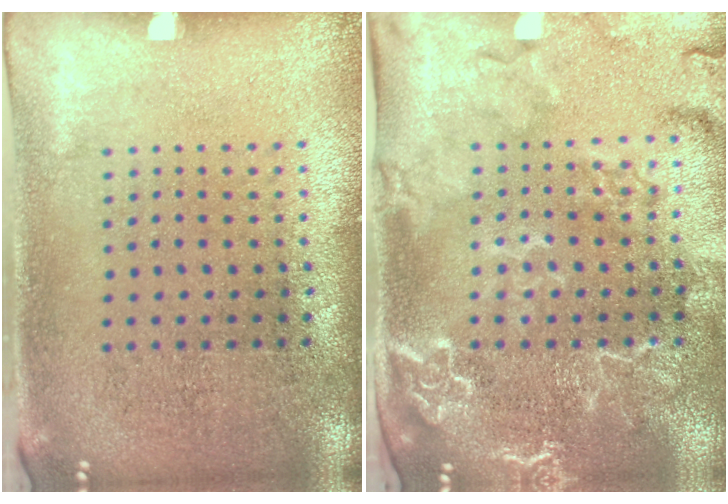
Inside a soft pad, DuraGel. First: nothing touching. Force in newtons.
{"total": 2.6, "press": 2.4, "slide": 0.9}